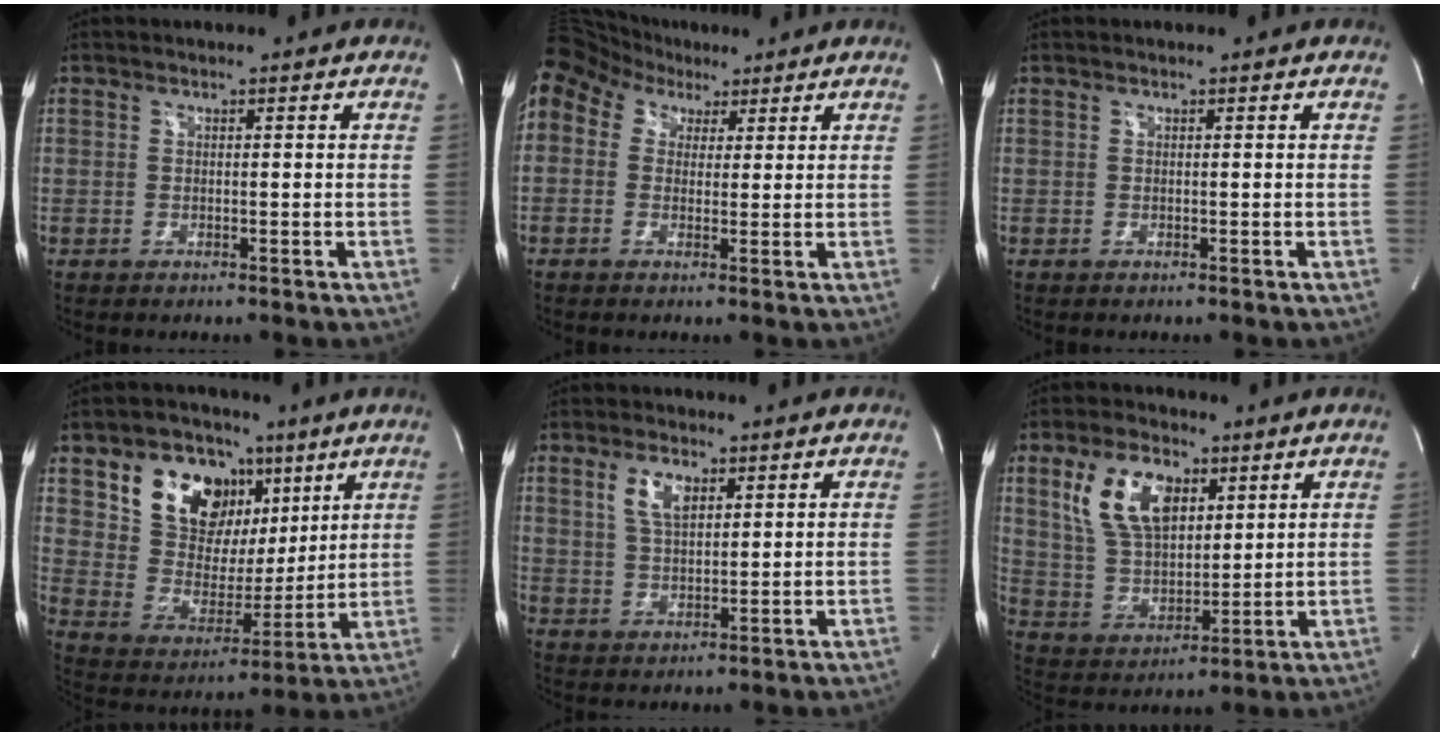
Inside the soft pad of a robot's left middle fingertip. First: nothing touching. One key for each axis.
{"total": 18.6, "fx": 9.6, "fy": 13.5, "fz": 8.5, "tx": -0.273, "ty": 0.106, "tz": 0.183}
{"total": 0.0}
{"total": 15.2, "fx": 7.8, "fy": 10.1, "fz": 8.2, "tx": -0.147, "ty": 0.029, "tz": 0.146}
{"total": 5.1, "fx": 2.4, "fy": 2.2, "fz": 4.0, "tx": -0.082, "ty": 0.007, "tz": 0.050}
{"total": 12.1, "fx": 5.3, "fy": 6.5, "fz": 8.7, "tx": -0.184, "ty": 0.020, "tz": 0.107}